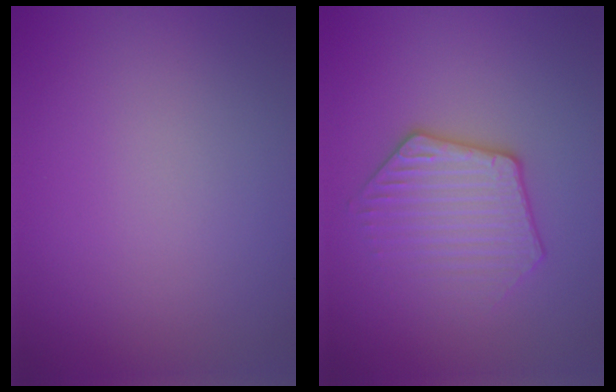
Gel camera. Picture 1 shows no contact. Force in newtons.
{"total": 3.4, "press": 3.2, "slide": 1.3}